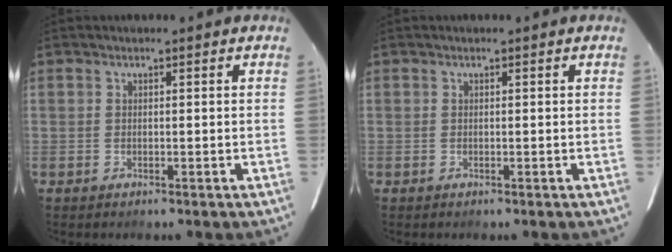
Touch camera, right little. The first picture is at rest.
{"total": 0.0}